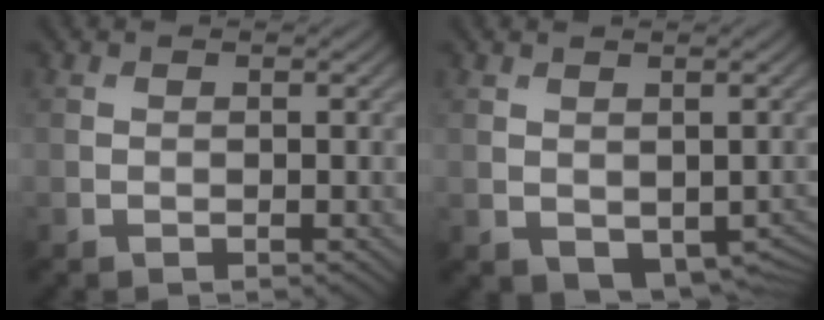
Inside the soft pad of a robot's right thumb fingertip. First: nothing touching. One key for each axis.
{"total": 4.3, "fx": -0.8, "fy": 3.0, "fz": 3.0, "tx": -0.052, "ty": -0.026, "tz": 0.004}